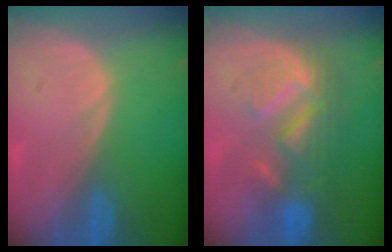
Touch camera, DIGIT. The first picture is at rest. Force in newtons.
{"total": 8.7, "press": 8.0, "slide": 3.3}